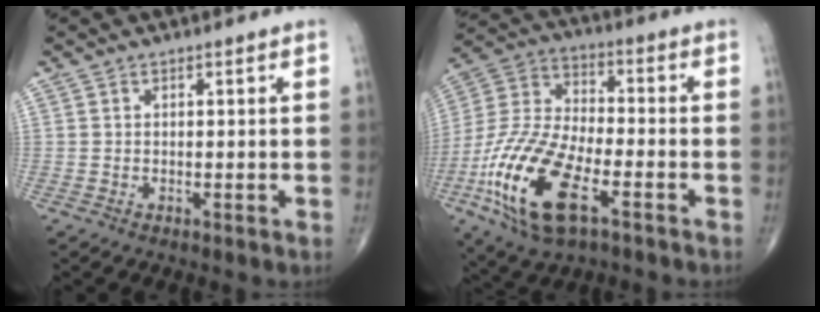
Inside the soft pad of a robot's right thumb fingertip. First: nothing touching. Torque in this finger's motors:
{"motor_torque": [0.21, 1.08, 1.89, -0.90, 0.57]}